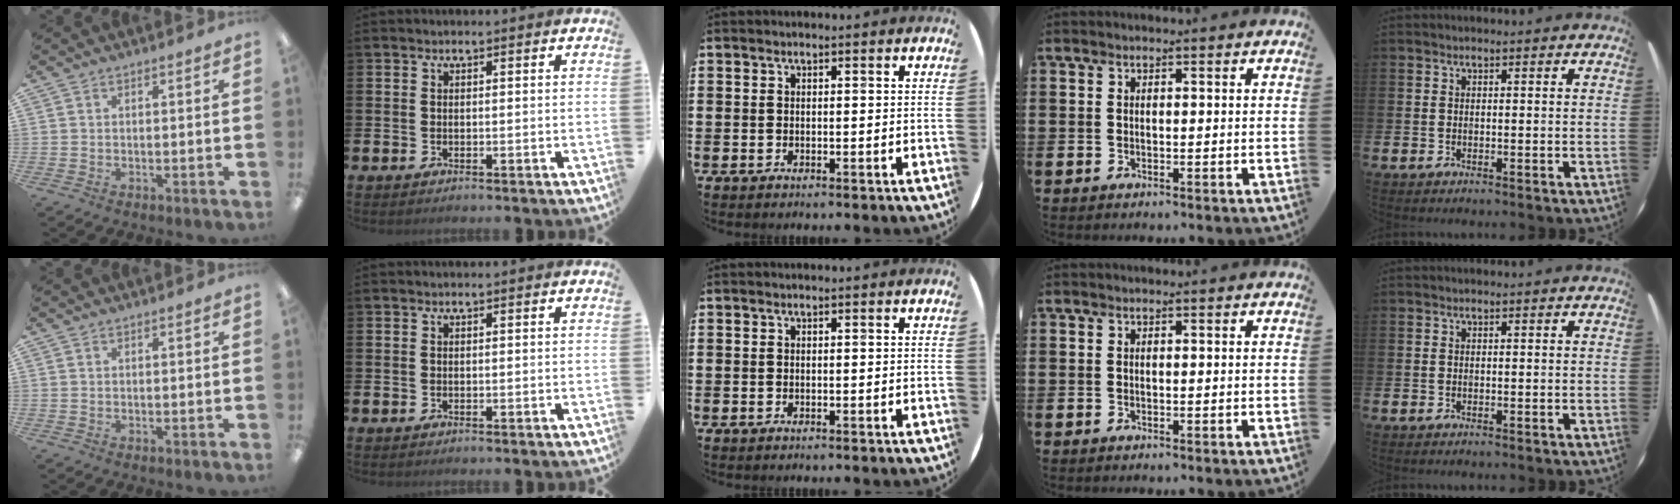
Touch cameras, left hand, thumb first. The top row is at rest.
{}